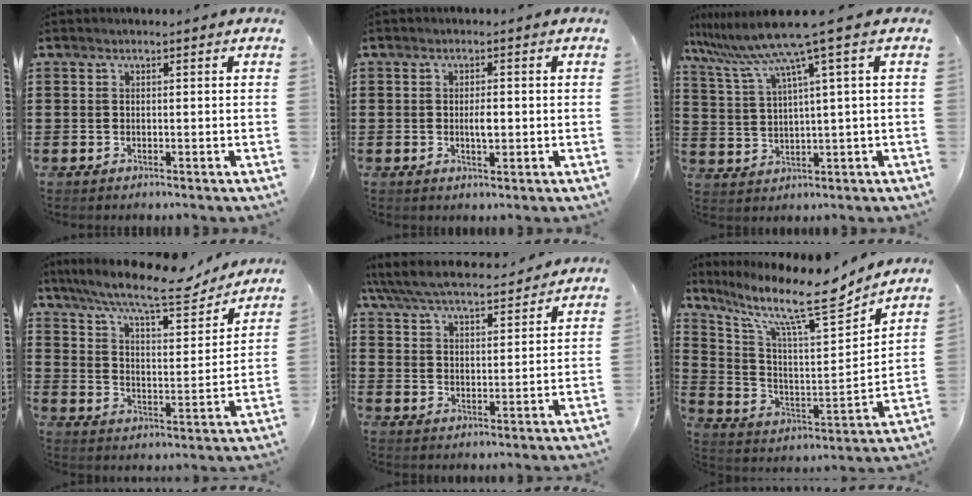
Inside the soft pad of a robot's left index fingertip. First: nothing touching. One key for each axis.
{"total": 2.5, "fx": -0.1, "fy": 0.8, "fz": 2.4, "tx": -0.046, "ty": 0.000, "tz": -0.002}
{"total": 8.7, "fx": 5.4, "fy": -0.7, "fz": 6.8, "tx": -0.167, "ty": -0.035, "tz": 0.083}
{"total": 11.3, "fx": 9.7, "fy": 1.2, "fz": 5.7, "tx": -0.129, "ty": -0.054, "tz": 0.161}
{"total": 6.1, "fx": 5.7, "fy": 0.6, "fz": 1.9, "tx": -0.063, "ty": -0.033, "tz": 0.097}
{"total": 12.6, "fx": 9.3, "fy": 2.6, "fz": 8.2, "tx": -0.171, "ty": -0.061, "tz": 0.147}